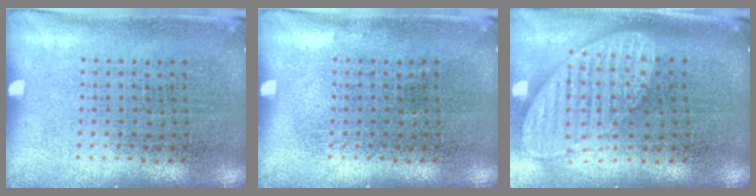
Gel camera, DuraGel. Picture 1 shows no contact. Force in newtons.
{"total": 0.0}
{"total": 2.0, "press": 1.5, "slide": 1.2}